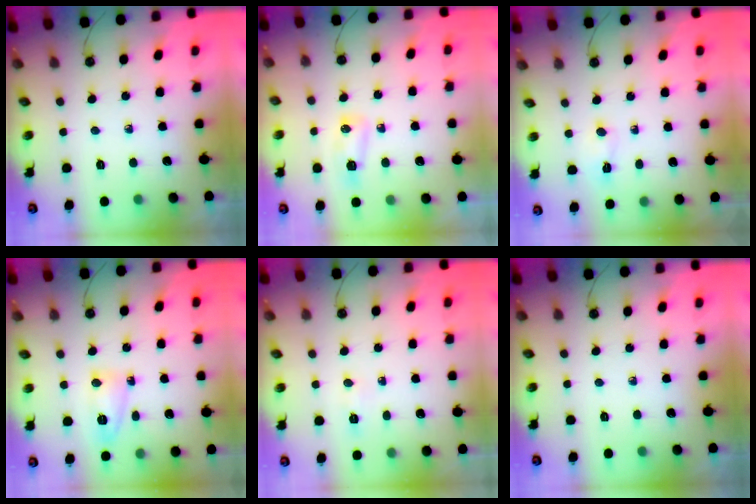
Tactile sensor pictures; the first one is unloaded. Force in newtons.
{"total": 5.6, "press": 5.6, "slide": 0.7}
{"total": 2.3, "press": 2.2, "slide": 0.7}
{"total": 5.2, "press": 5.1, "slide": 1.1}
{"total": 5.3, "press": 5.2, "slide": 0.7}
{"total": 0.0}